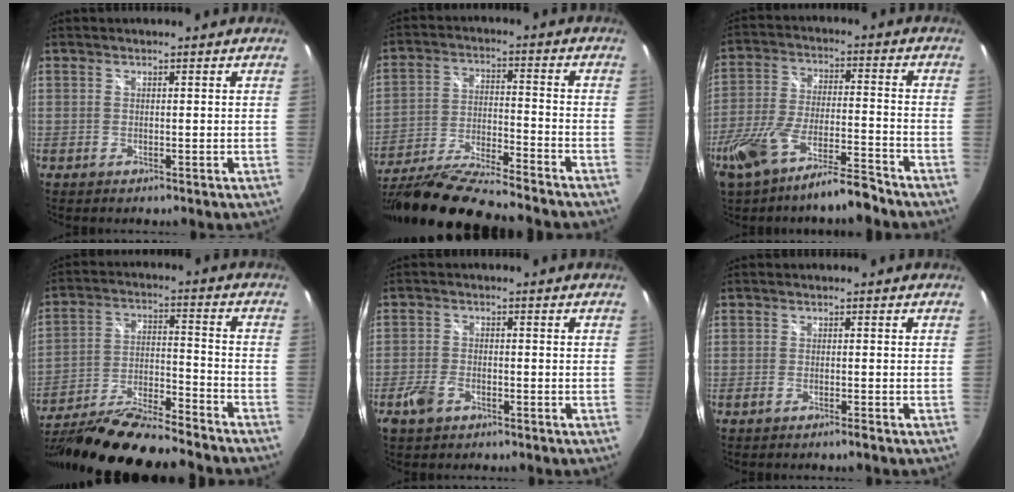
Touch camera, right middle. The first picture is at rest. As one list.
[{"total": 20.5, "force": [-17.7, 1.1, 10.2], "torque": [-0.201, -0.055, -0.304]}, {"total": 13.2, "force": [-10.0, 2.5, 8.3], "torque": [-0.176, -0.019, -0.175]}, {"total": 21.8, "force": [-18.2, 2.6, 11.7], "torque": [-0.226, -0.052, -0.307]}, {"total": 4.8, "force": [-2.9, 2.8, 2.6], "torque": [-0.068, -0.003, -0.054]}, {"total": 1.6, "force": [-1.3, -0.1, 0.8], "torque": [-0.021, -0.002, -0.026]}]